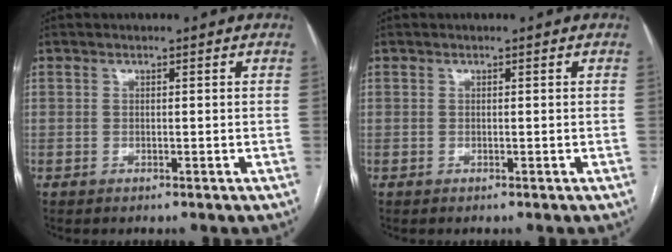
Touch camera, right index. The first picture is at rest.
{"total": 0.0}